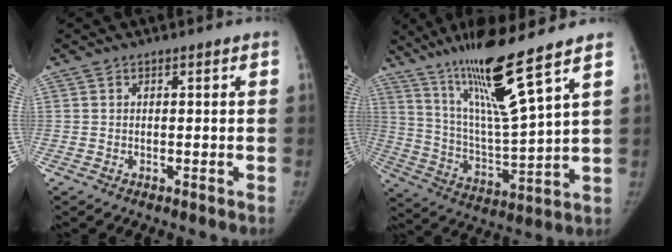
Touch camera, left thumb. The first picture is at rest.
{"total": 17.0, "force": [11.5, 0.4, 12.6], "torque": [-0.214, -0.068, 0.213]}